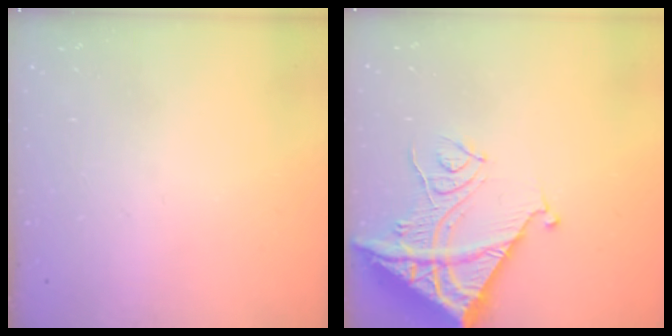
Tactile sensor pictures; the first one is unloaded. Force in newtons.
{"total": 16.7, "press": 16.6, "slide": 1.8}